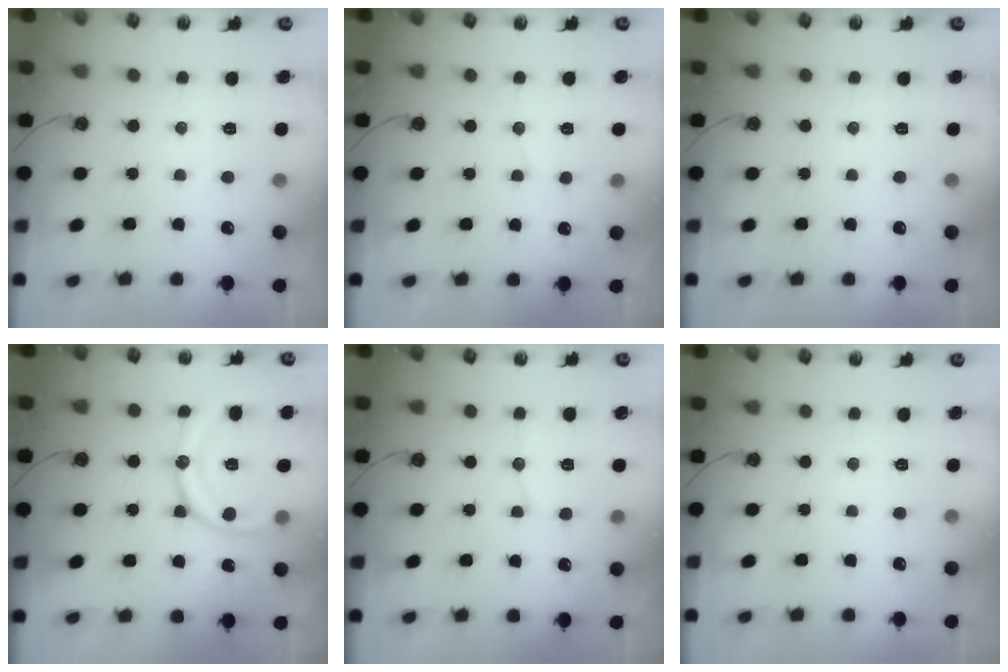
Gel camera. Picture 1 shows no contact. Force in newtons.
{"total": 3.8, "press": 3.8, "slide": 0.4}
{"total": 0.0}
{"total": 13.4, "press": 13.4, "slide": 0.8}
{"total": 6.4, "press": 6.3, "slide": 0.4}
{"total": 0.0}